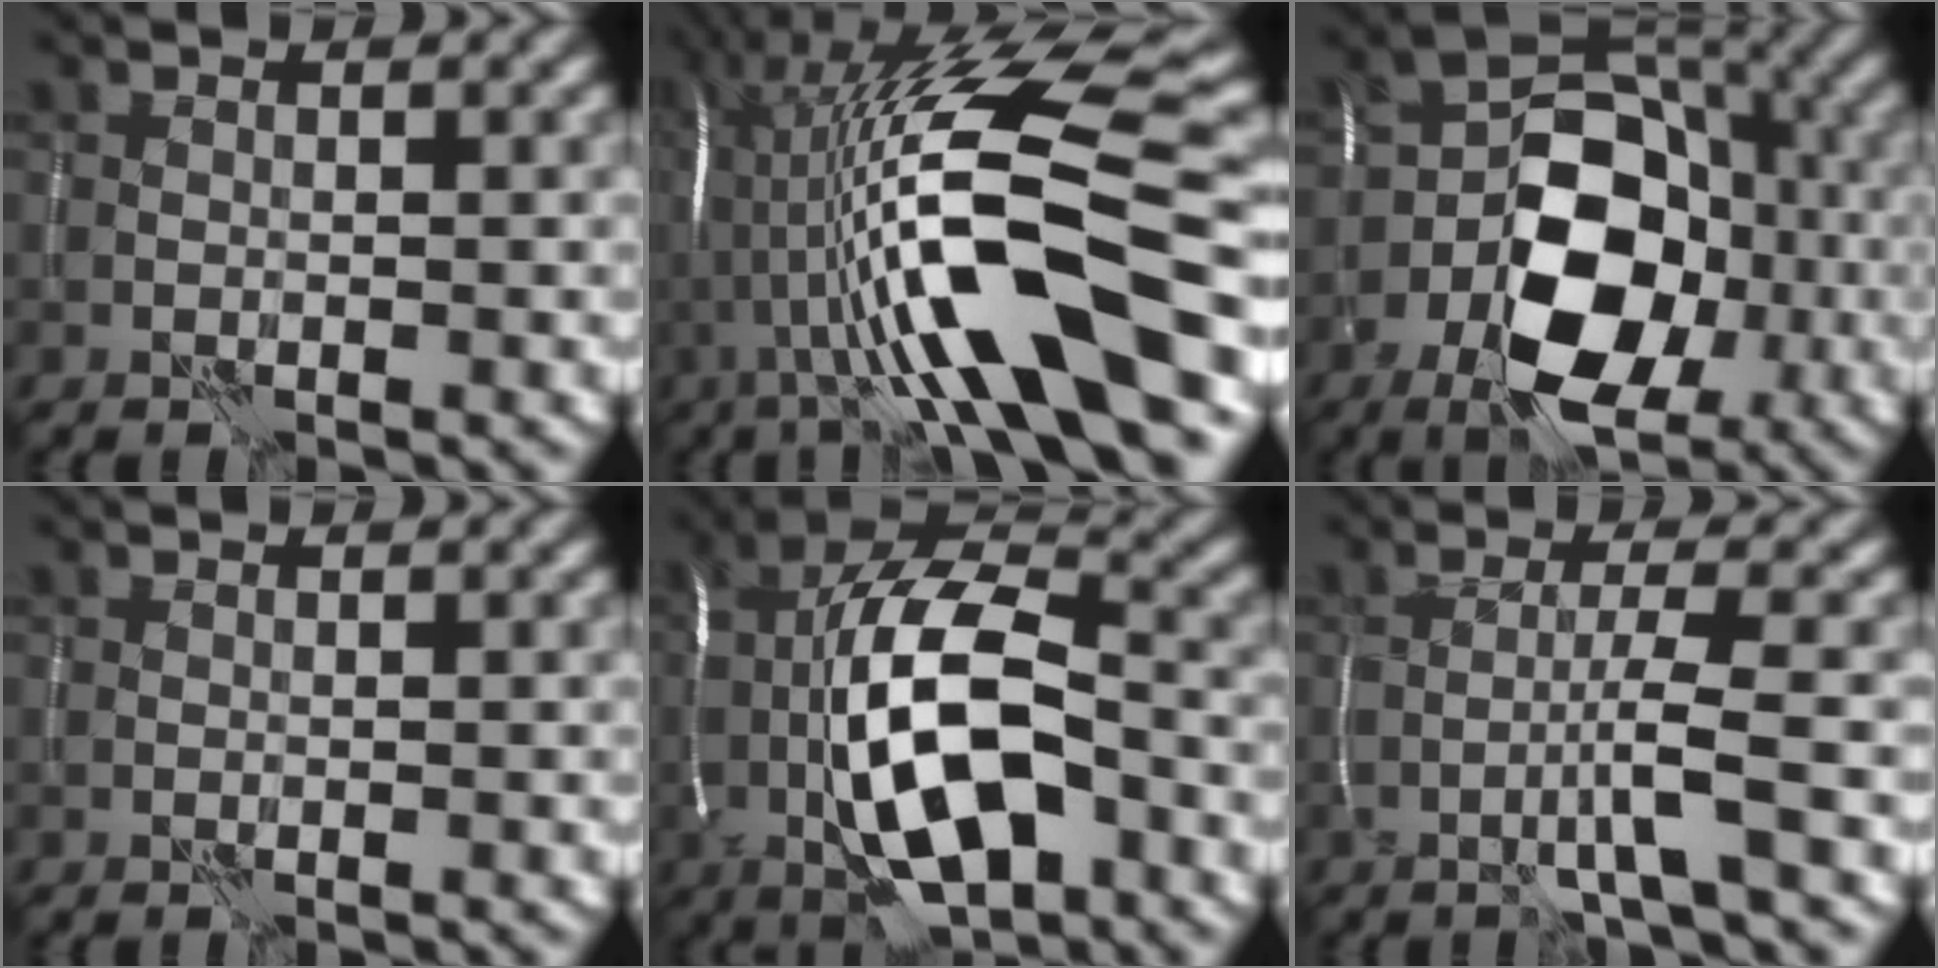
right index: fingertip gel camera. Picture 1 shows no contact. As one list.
[{"total": 16.2, "force": [-2.3, 3.1, 15.8], "torque": [-0.284, 0.037, -0.037]}, {"total": 11.6, "force": [-3.9, 7.1, 8.4], "torque": [-0.134, -0.001, -0.067]}, {"total": 0.0}, {"total": 13.4, "force": [-3.0, 6.1, 11.6], "torque": [-0.210, 0.012, -0.066]}, {"total": 3.1, "force": [-1.0, 0.1, 2.9], "torque": [-0.051, 0.003, -0.029]}]